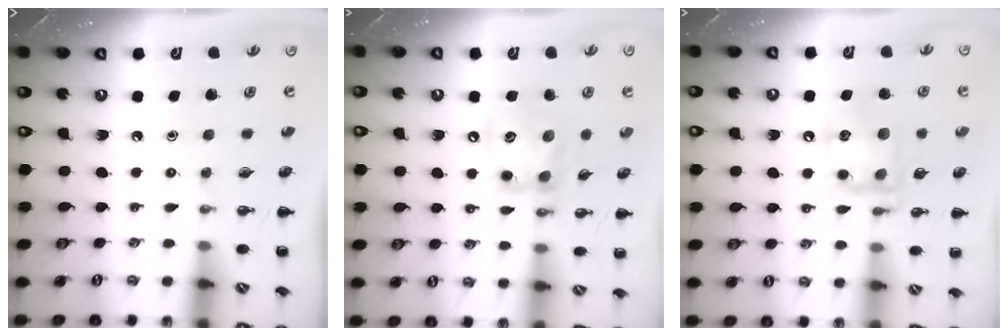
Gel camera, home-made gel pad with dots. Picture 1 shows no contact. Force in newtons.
{"total": 13.6, "press": 13.5, "slide": 1.2}
{"total": 15.0, "press": 14.8, "slide": 2.2}